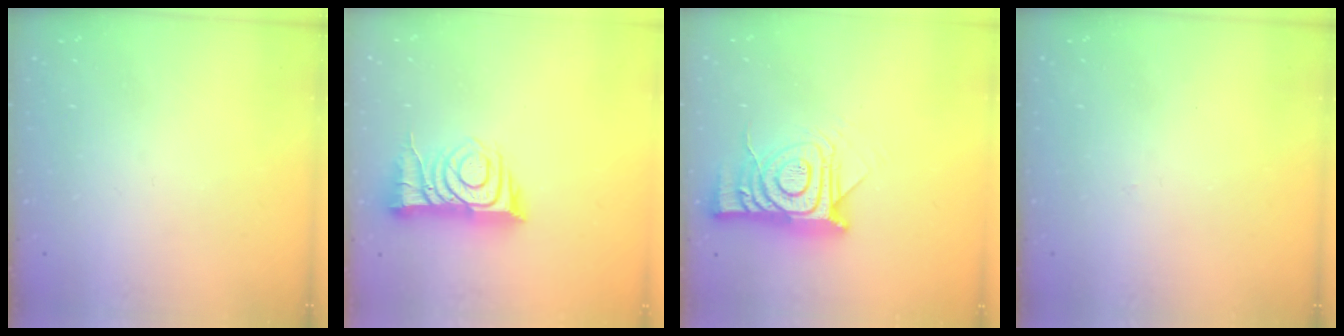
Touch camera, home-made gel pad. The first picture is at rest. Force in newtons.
{"total": 11.3, "press": 11.2, "slide": 1.4}
{"total": 16.1, "press": 16.1, "slide": 1.3}
{"total": 2.8, "press": 2.8, "slide": 0.4}